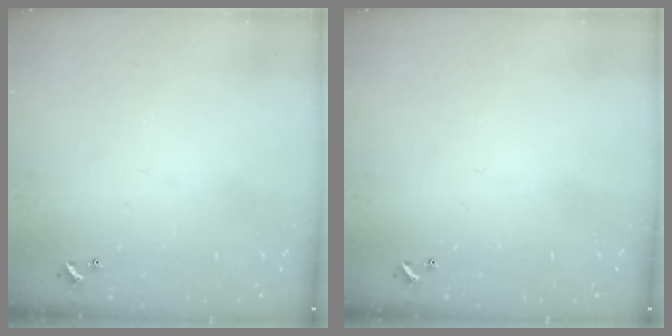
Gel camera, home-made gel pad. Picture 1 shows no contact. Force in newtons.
{"total": 0.0}